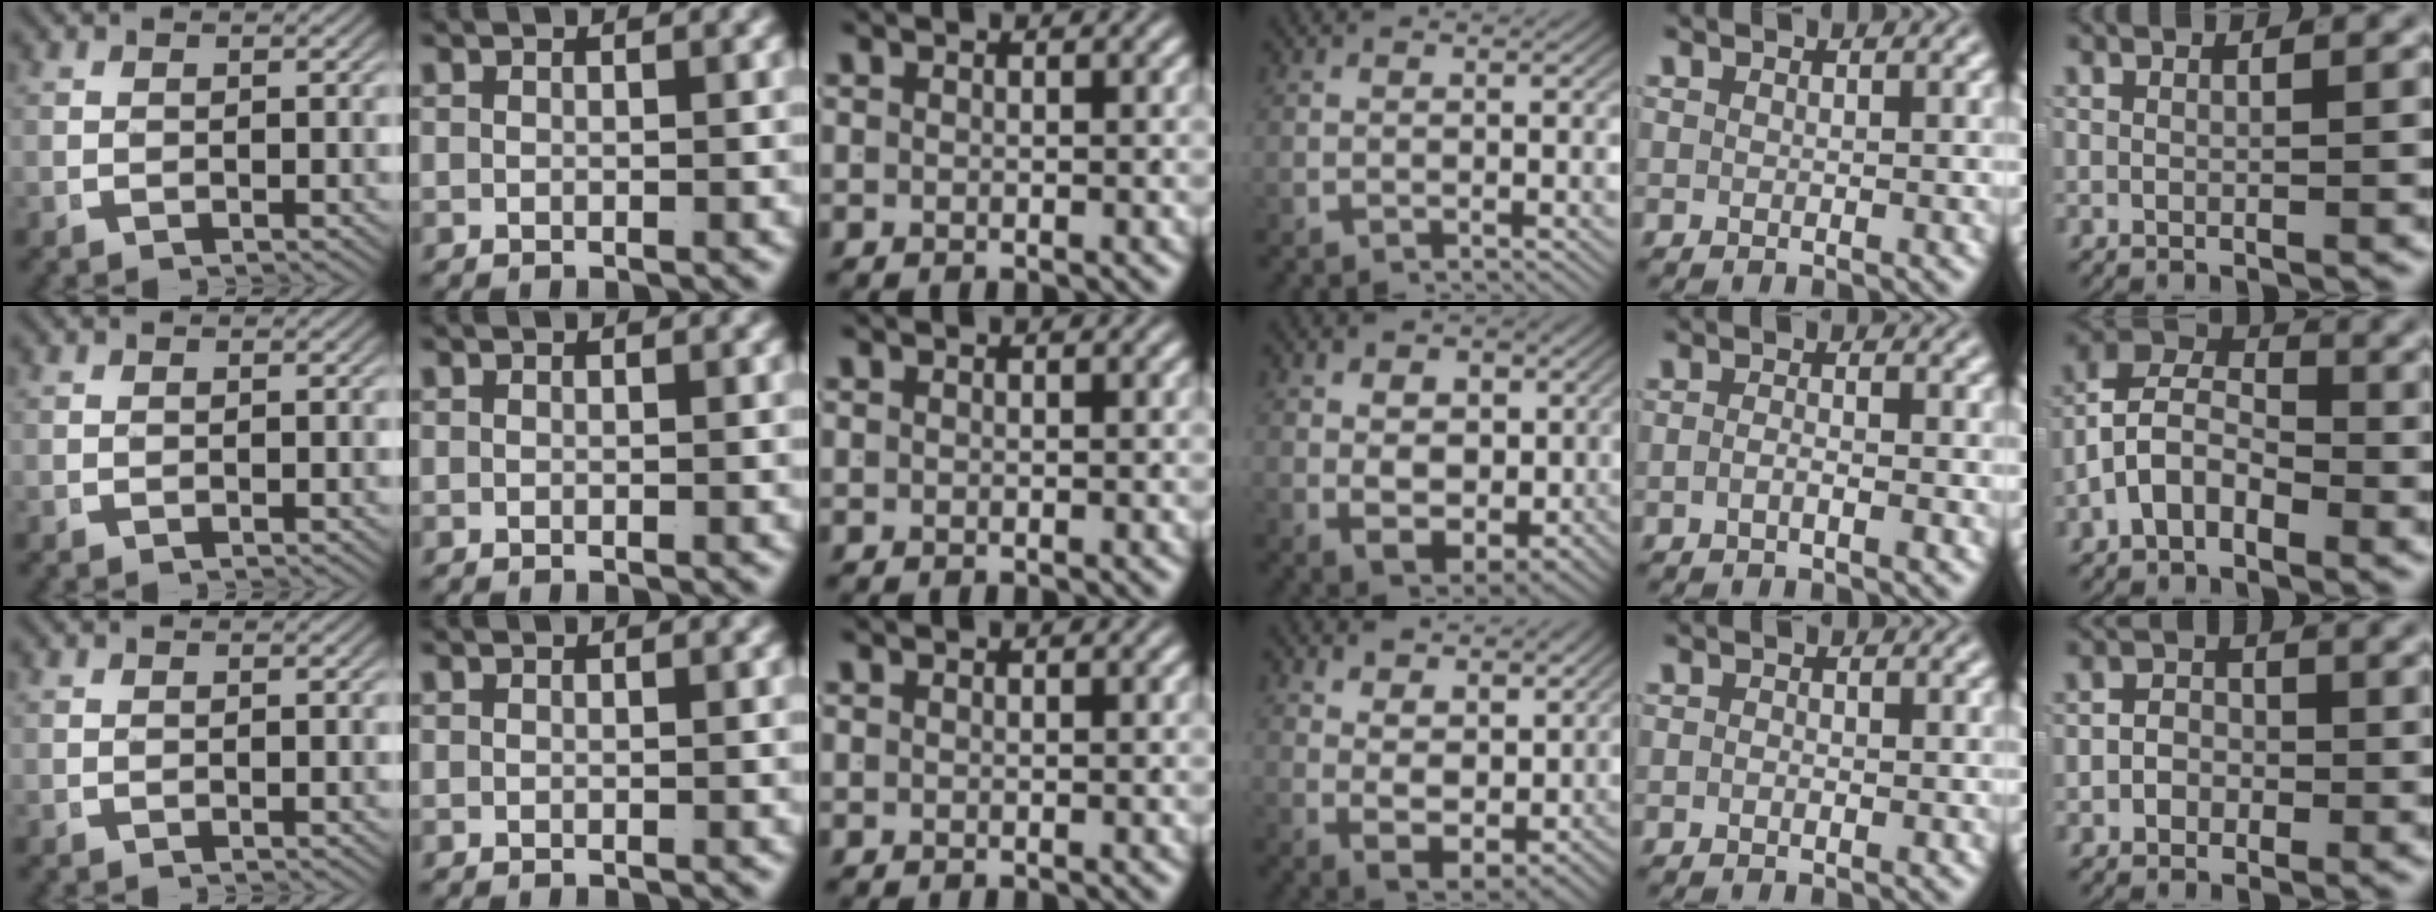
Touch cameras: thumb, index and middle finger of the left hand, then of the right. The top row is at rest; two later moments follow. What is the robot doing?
{"motion": "lift_and_place", "object": "shorts"}